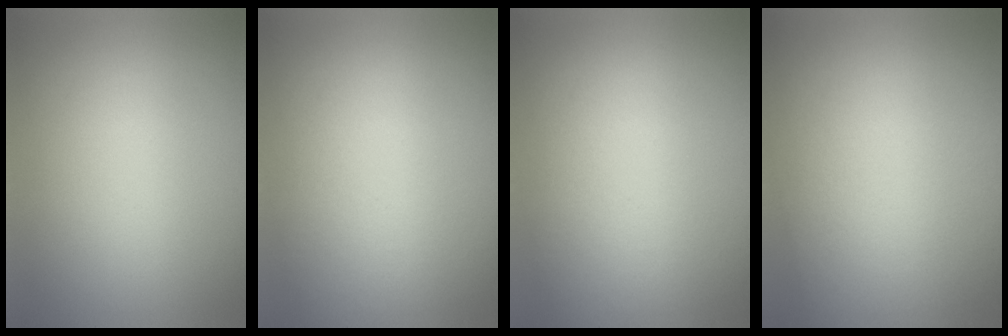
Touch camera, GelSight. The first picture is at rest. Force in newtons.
{"total": 1.4}
{"total": 1.4}
{"total": 2.6}